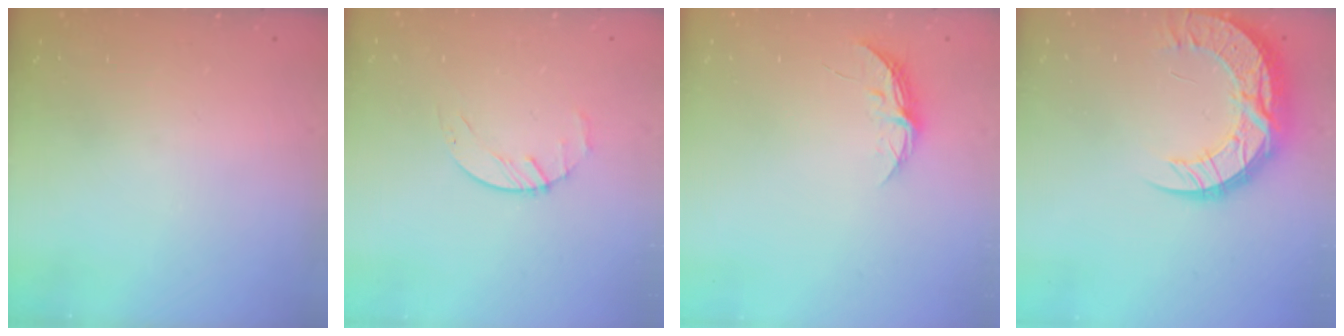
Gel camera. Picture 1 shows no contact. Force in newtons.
{"total": 2.7, "press": 2.6, "slide": 0.3}
{"total": 5.3, "press": 5.3, "slide": 0.5}
{"total": 16.1, "press": 16.1, "slide": 1.3}